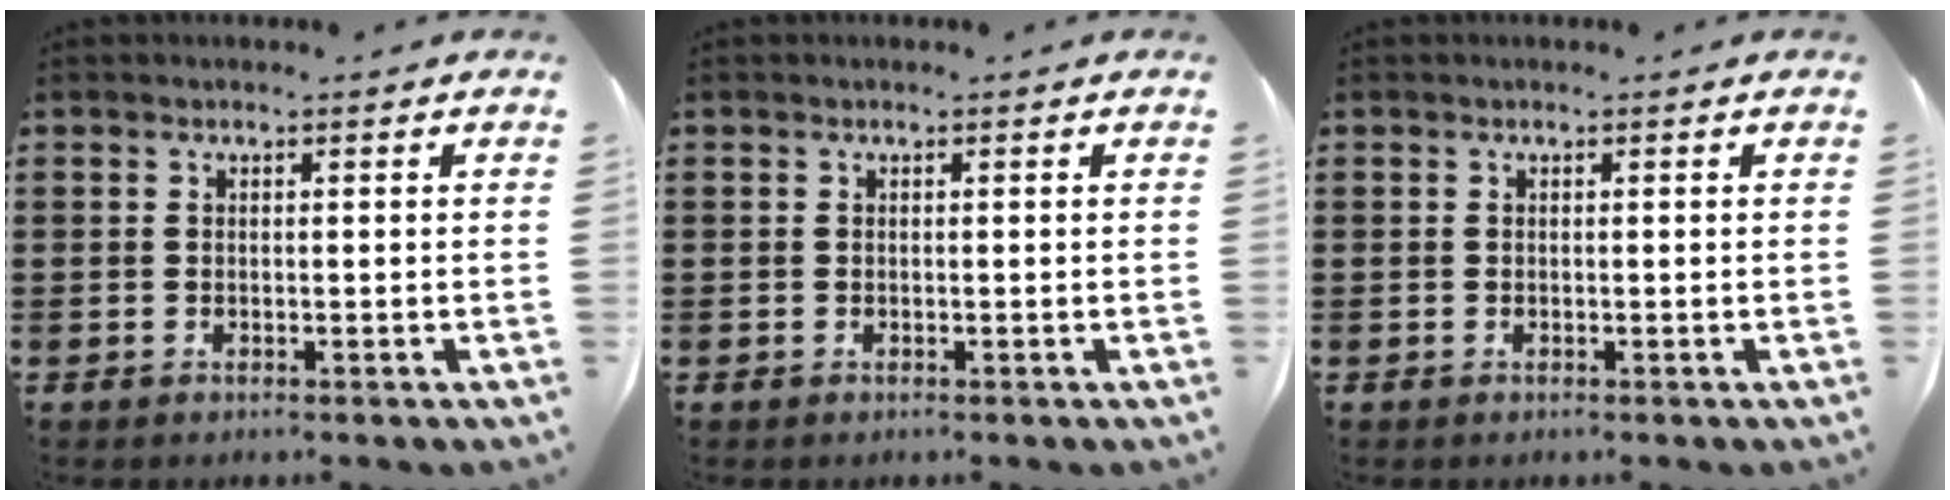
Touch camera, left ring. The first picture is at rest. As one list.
[{"total": 0.0}, {"total": 0.0}]